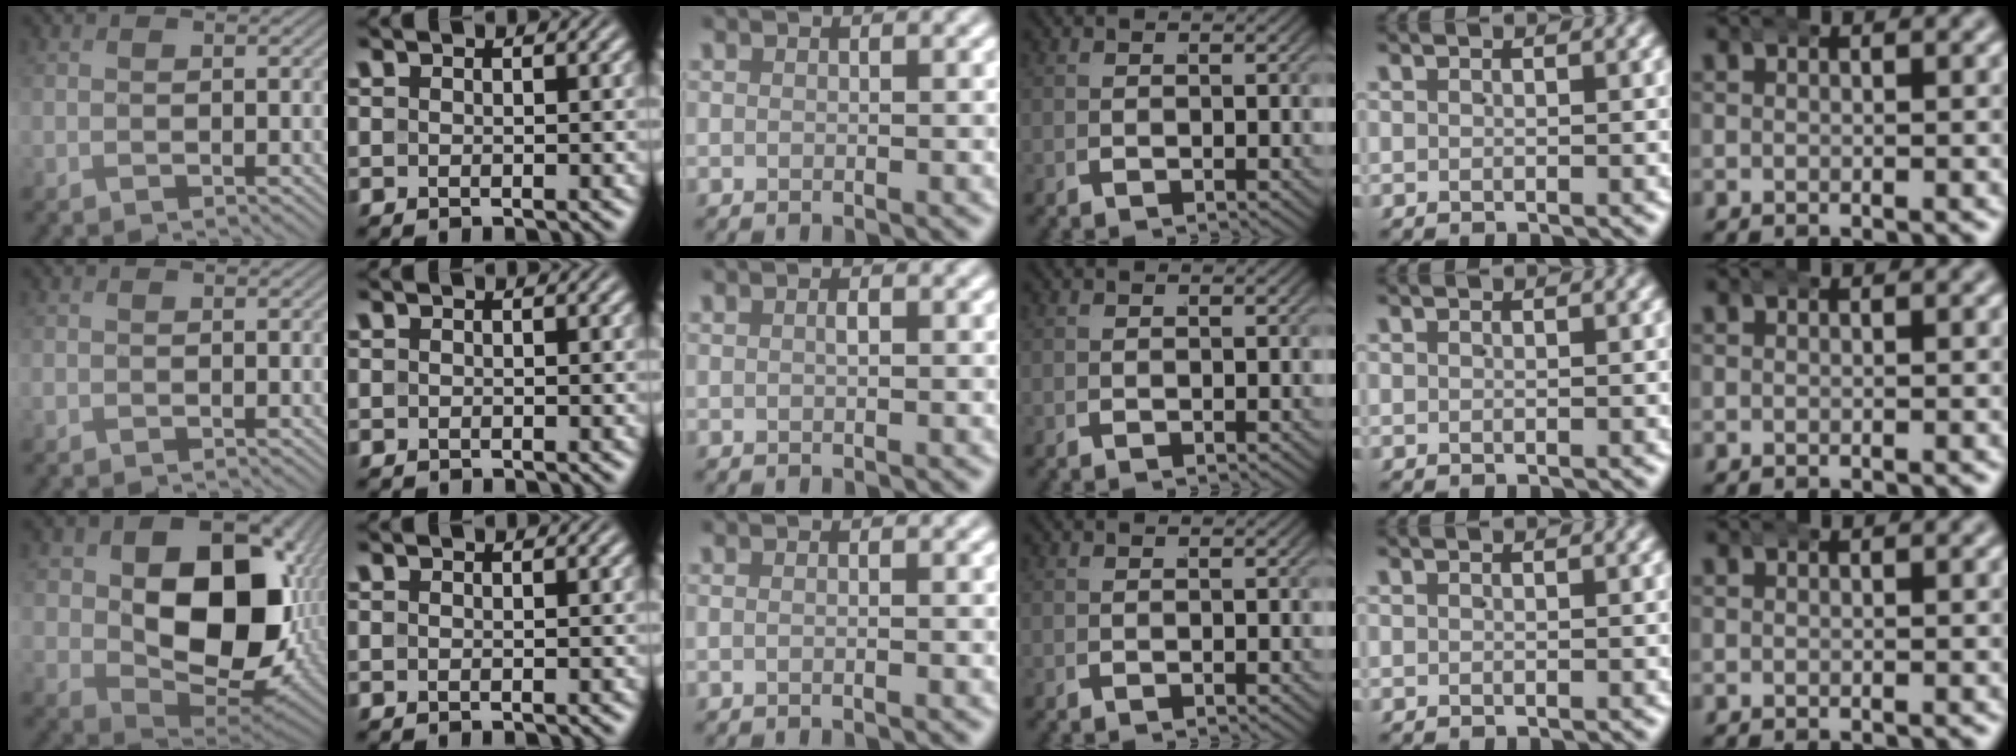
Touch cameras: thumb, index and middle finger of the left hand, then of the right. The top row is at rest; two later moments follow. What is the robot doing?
{"motion": "wrap", "object": "arm wrap"}